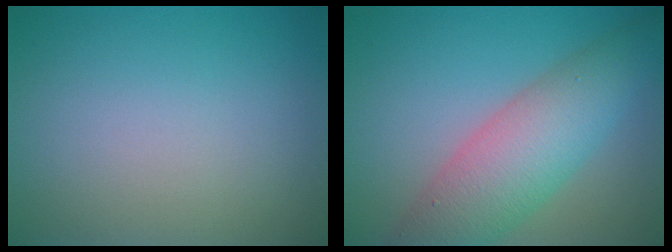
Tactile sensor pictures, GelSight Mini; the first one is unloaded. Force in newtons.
{"total": 7.2, "press": 7.2, "slide": 0.2}